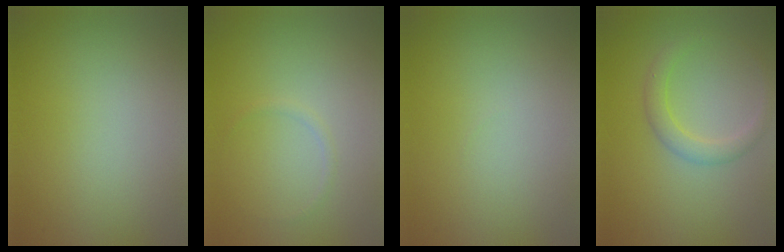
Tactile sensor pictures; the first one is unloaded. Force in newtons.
{"total": 0.5, "press": 0.5, "slide": 0.1}
{"total": 0.0}
{"total": 2.1, "press": 2.1, "slide": 0.1}